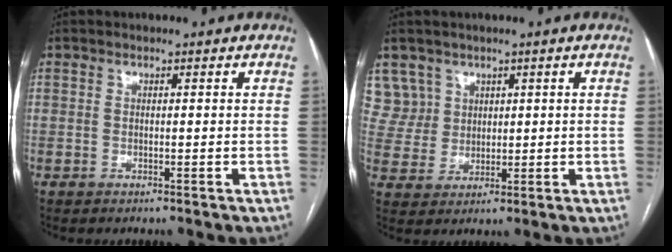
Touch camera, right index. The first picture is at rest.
{"total": 3.0, "force": [1.7, 2.4, -0.2], "torque": [0.014, 0.008, 0.031]}